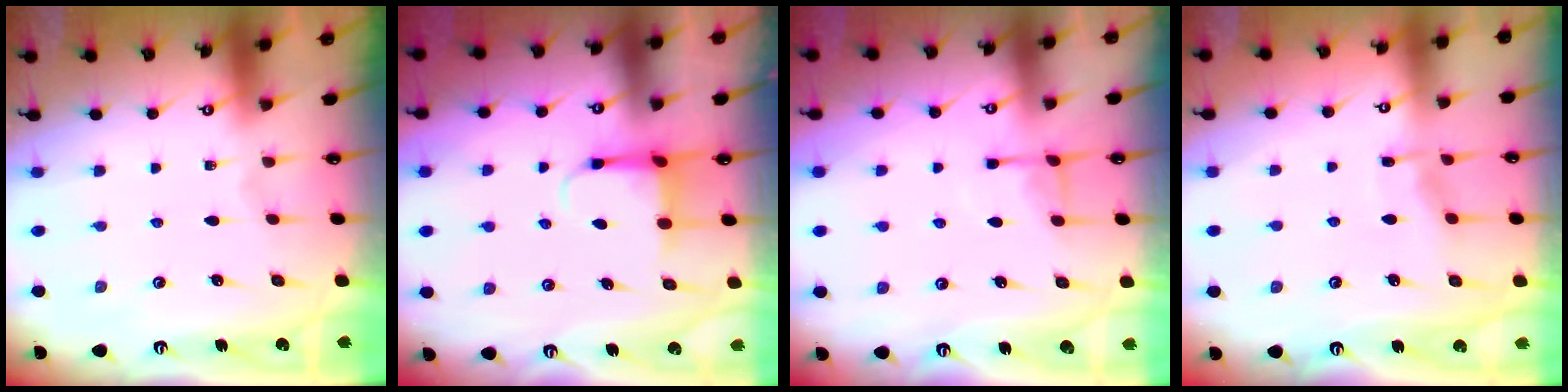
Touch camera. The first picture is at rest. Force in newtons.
{"total": 5.0, "press": 4.9, "slide": 0.7}
{"total": 5.3, "press": 5.2, "slide": 0.8}
{"total": 5.0, "press": 4.9, "slide": 0.3}